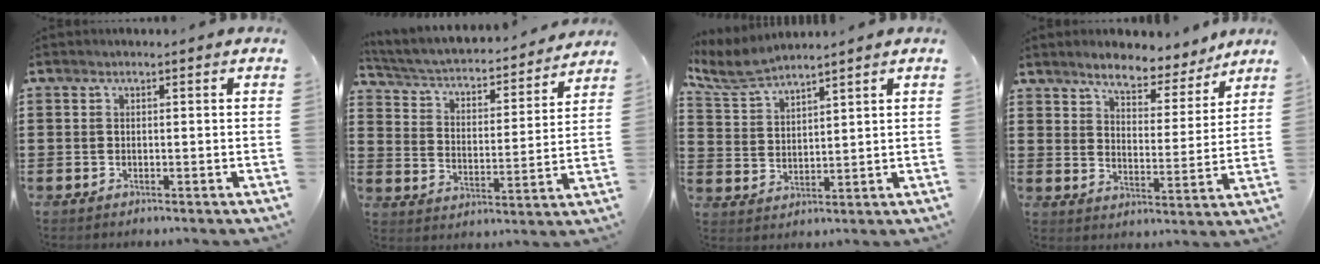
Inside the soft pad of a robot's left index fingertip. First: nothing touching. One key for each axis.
{"total": 3.1, "fx": 2.7, "fy": 0.8, "fz": 1.3, "tx": -0.043, "ty": -0.027, "tz": 0.034}
{"total": 5.3, "fx": 4.9, "fy": 0.7, "fz": 1.8, "tx": -0.054, "ty": -0.016, "tz": 0.090}
{"total": 6.0, "fx": 5.6, "fy": 1.2, "fz": 1.8, "tx": -0.053, "ty": -0.026, "tz": 0.095}